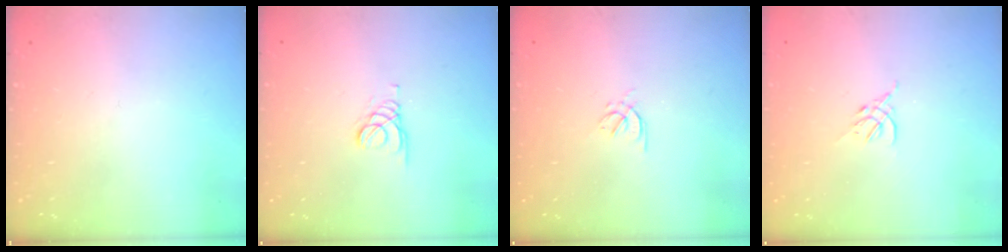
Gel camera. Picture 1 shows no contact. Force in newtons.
{"total": 1.6, "press": 1.5, "slide": 0.2}
{"total": 2.2, "press": 2.1, "slide": 0.7}
{"total": 2.3, "press": 2.2, "slide": 0.5}